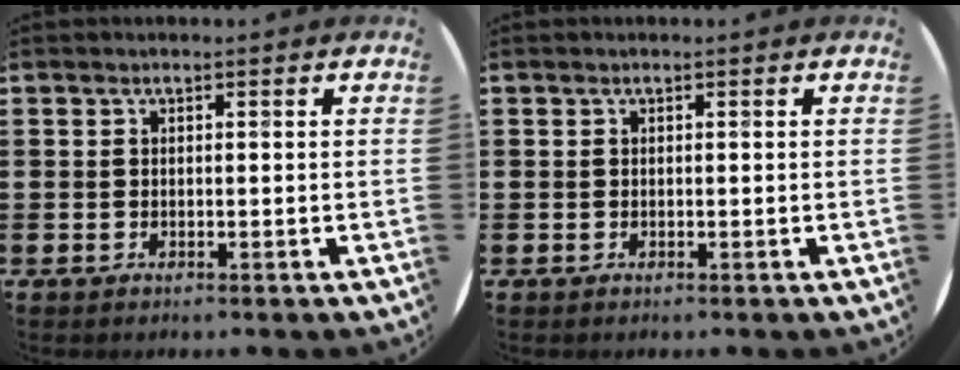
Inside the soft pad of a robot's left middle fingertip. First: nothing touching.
{"total": 0.0}